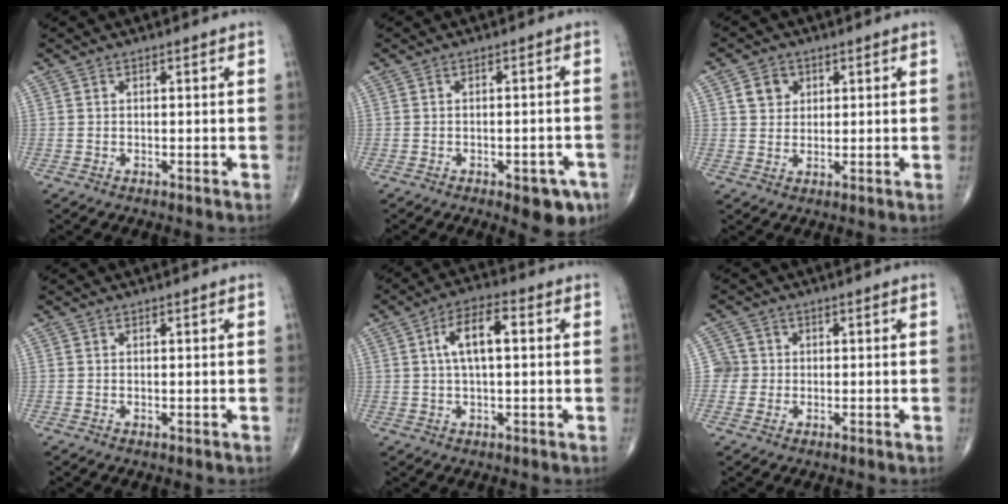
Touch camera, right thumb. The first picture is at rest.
{"total": 6.6, "force": [-3.5, 3.0, 4.7], "torque": [-0.039, 0.016, -0.038]}
{"total": 4.3, "force": [1.7, 3.7, 1.6], "torque": [-0.008, -0.006, 0.028]}
{"total": 0.0}
{"total": 8.1, "force": [1.5, 3.3, 7.3], "torque": [-0.127, 0.015, 0.021]}
{"total": 3.3, "force": [-0.1, 3.3, 0.0], "torque": [0.028, 0.009, -0.006]}